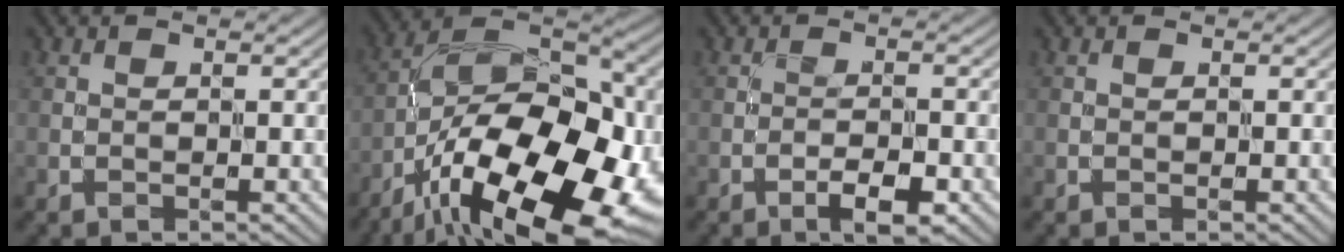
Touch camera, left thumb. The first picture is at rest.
{"total": 20.1, "force": [-9.3, 9.6, 15.0], "torque": [-0.245, -0.011, -0.153]}
{"total": 3.1, "force": [-1.8, 0.9, 2.4], "torque": [-0.041, 0.004, -0.032]}
{"total": 0.0}